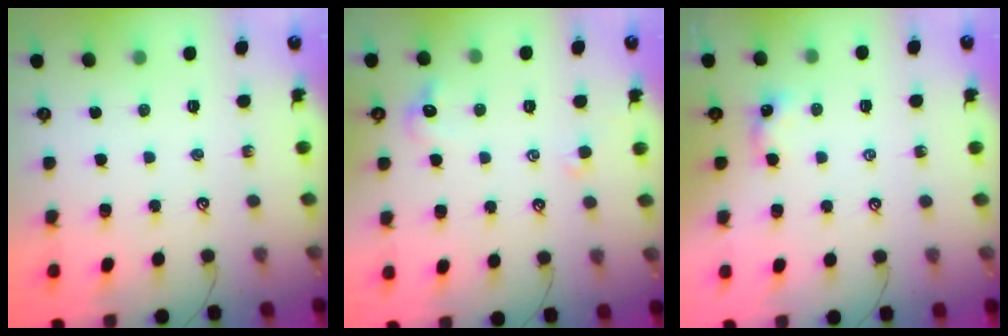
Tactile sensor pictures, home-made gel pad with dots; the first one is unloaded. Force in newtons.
{"total": 2.3, "press": 2.2, "slide": 0.7}
{"total": 3.5, "press": 3.5, "slide": 0.4}